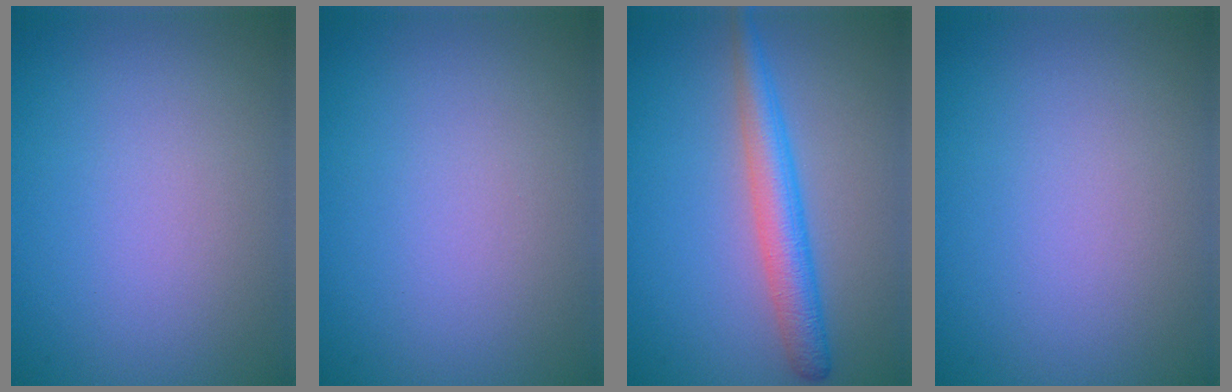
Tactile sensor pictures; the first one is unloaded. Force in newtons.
{"total": 0.0}
{"total": 3.8, "press": 3.8, "slide": 0.1}
{"total": 0.0}